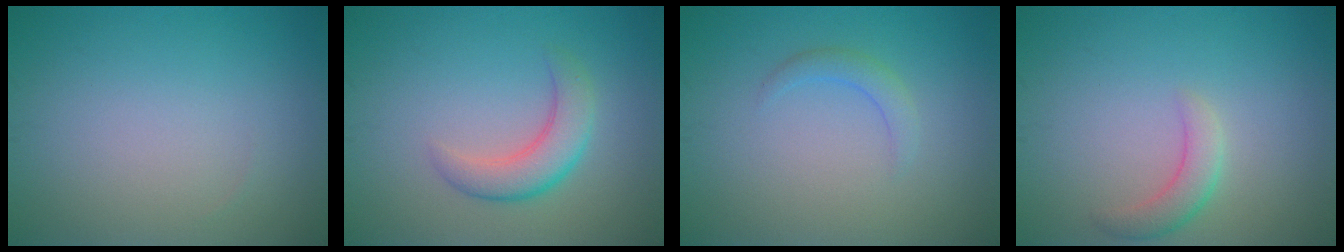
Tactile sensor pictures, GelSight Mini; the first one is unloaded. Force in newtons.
{"total": 3.6, "press": 3.6, "slide": 0.2}
{"total": 1.4, "press": 1.4, "slide": 0.0}
{"total": 2.2, "press": 2.2, "slide": 0.1}